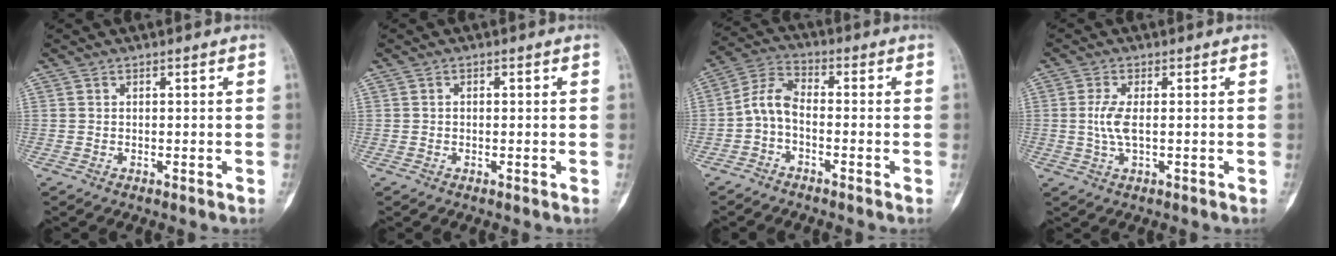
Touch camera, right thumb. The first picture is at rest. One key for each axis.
{"total": 0.6, "fx": -0.1, "fy": 0.5, "fz": 0.3, "tx": 0.003, "ty": 0.003, "tz": -0.004}
{"total": 6.1, "fx": -1.8, "fy": 3.6, "fz": 4.5, "tx": -0.085, "ty": 0.029, "tz": -0.051}
{"total": 4.5, "fx": 0.0, "fy": 2.0, "fz": 4.0, "tx": -0.091, "ty": -0.001, "tz": -0.003}